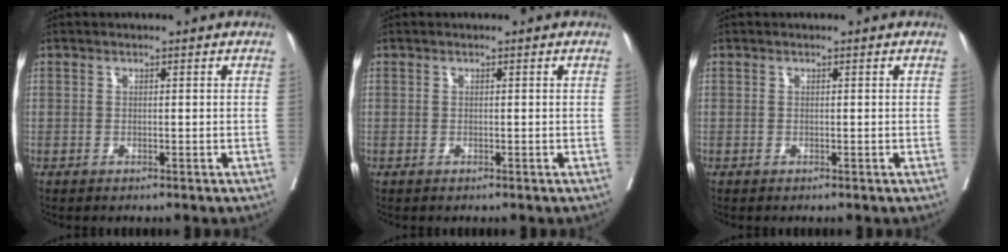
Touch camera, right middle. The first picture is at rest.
{"total": 0.0}
{"total": 0.0}